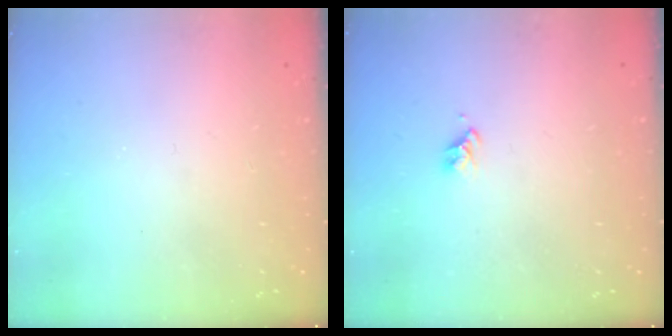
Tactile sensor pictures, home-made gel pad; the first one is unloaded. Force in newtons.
{"total": 2.7, "press": 2.7, "slide": 0.2}